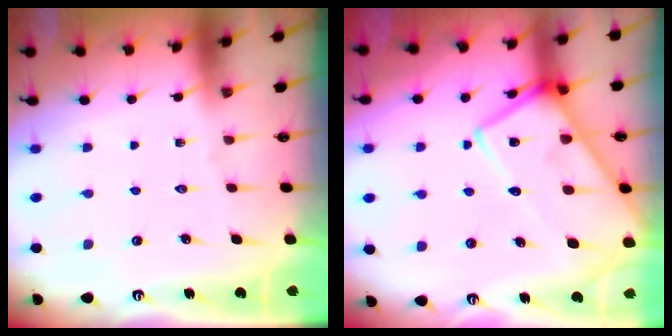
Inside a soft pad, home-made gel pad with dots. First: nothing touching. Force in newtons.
{"total": 17.0, "press": 16.9, "slide": 1.6}